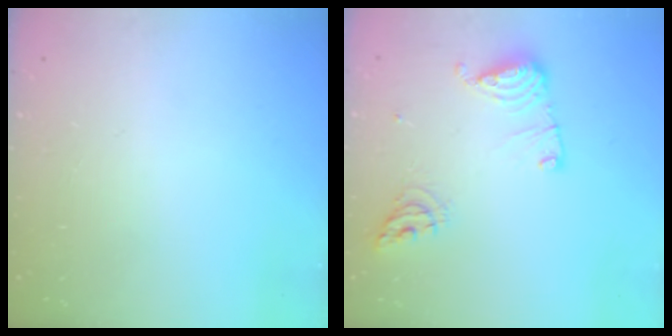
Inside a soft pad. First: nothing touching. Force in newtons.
{"total": 11.8, "press": 11.7, "slide": 1.4}